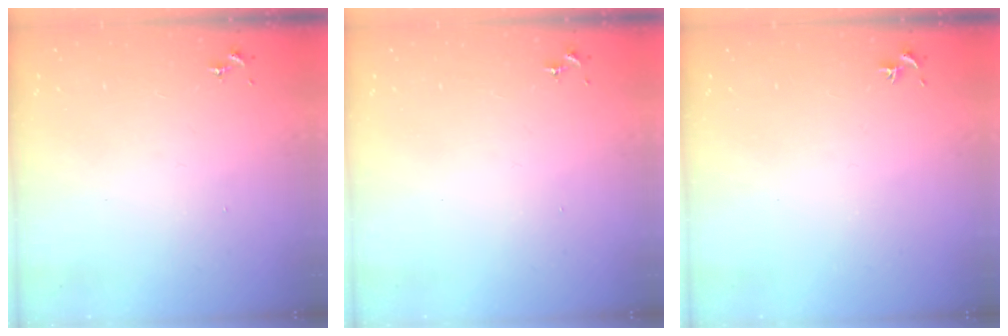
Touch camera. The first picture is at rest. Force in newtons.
{"total": 0.0}
{"total": 0.0}